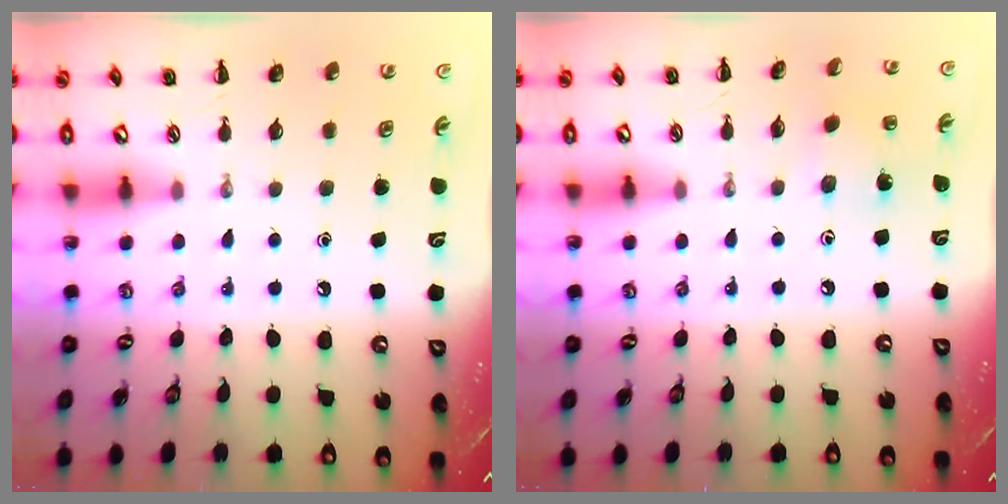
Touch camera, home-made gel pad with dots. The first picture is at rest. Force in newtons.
{"total": 2.0, "press": 1.9, "slide": 0.5}